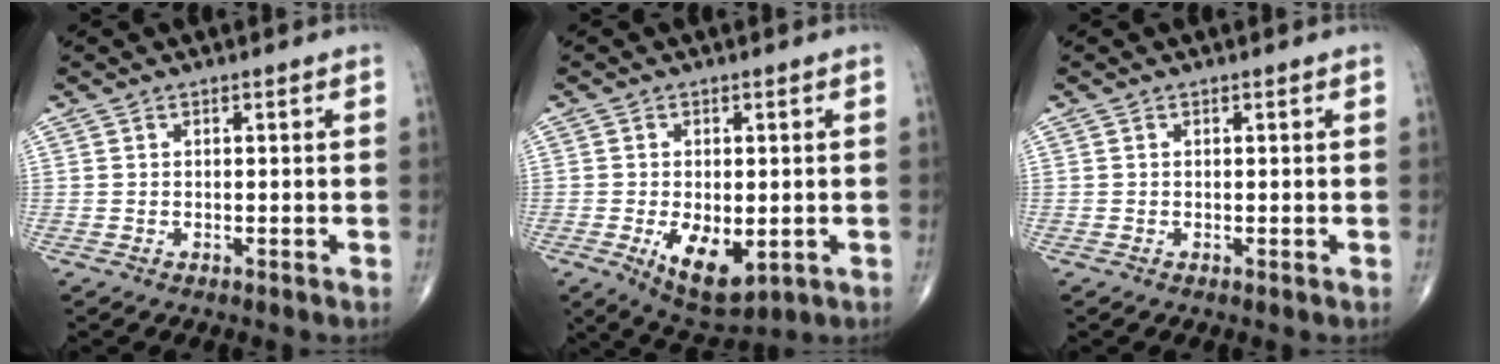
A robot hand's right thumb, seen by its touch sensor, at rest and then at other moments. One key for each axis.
{"total": 9.5, "fx": -2.3, "fy": 4.9, "fz": 7.8, "tx": -0.119, "ty": -0.014, "tz": -0.024}
{"total": 0.0}